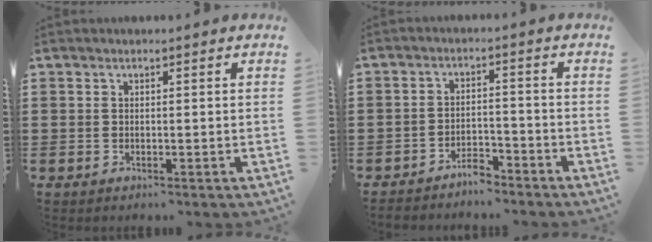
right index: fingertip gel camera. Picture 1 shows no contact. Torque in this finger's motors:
{"motor_torque": [-0.47, 0.10, -0.95, -0.21]}